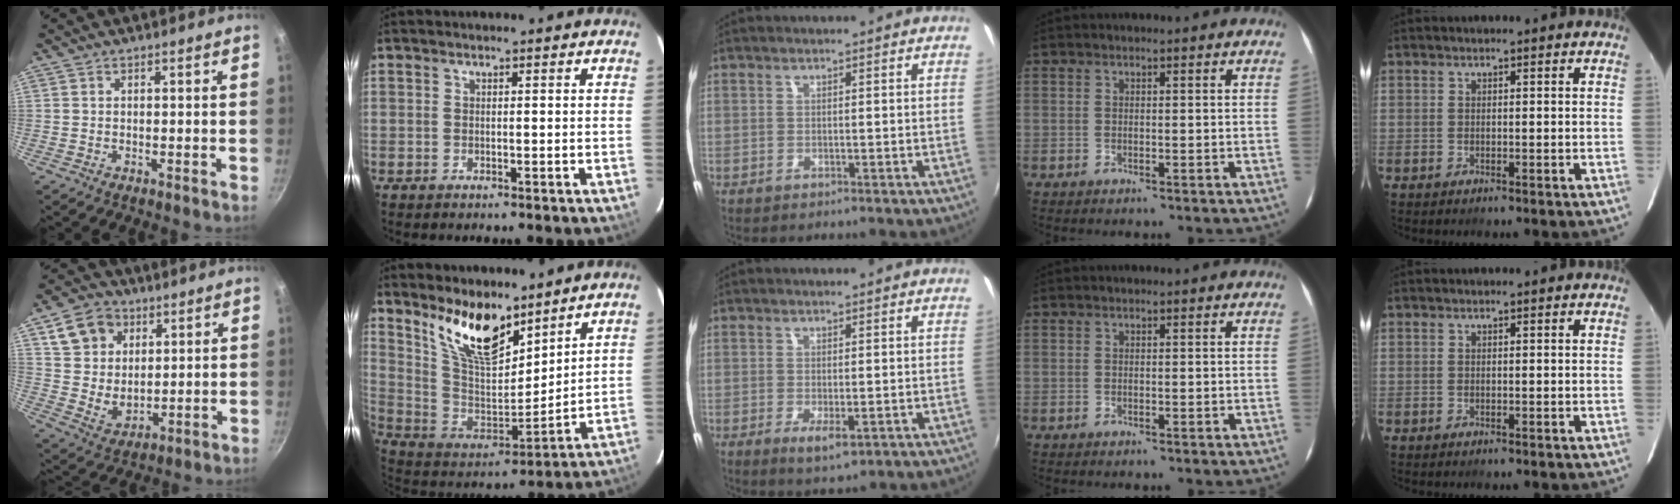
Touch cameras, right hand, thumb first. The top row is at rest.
{"thumb": {"total": 11.8, "force": [4.9, 9.2, 5.3], "torque": [-0.070, -0.015, 0.096]}, "index": {"total": 15.3, "force": [10.9, 5.9, 9.0], "torque": [-0.176, -0.009, 0.216]}, "middle": {"total": 3.4, "force": [-0.9, 1.1, 3.0], "torque": [-0.054, -0.013, -0.010]}}